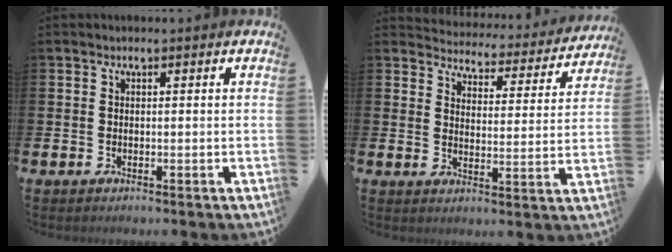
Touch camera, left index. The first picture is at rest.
{"total": 4.2, "force": [4.1, 0.8, 0.3], "torque": [-0.025, -0.040, 0.064]}